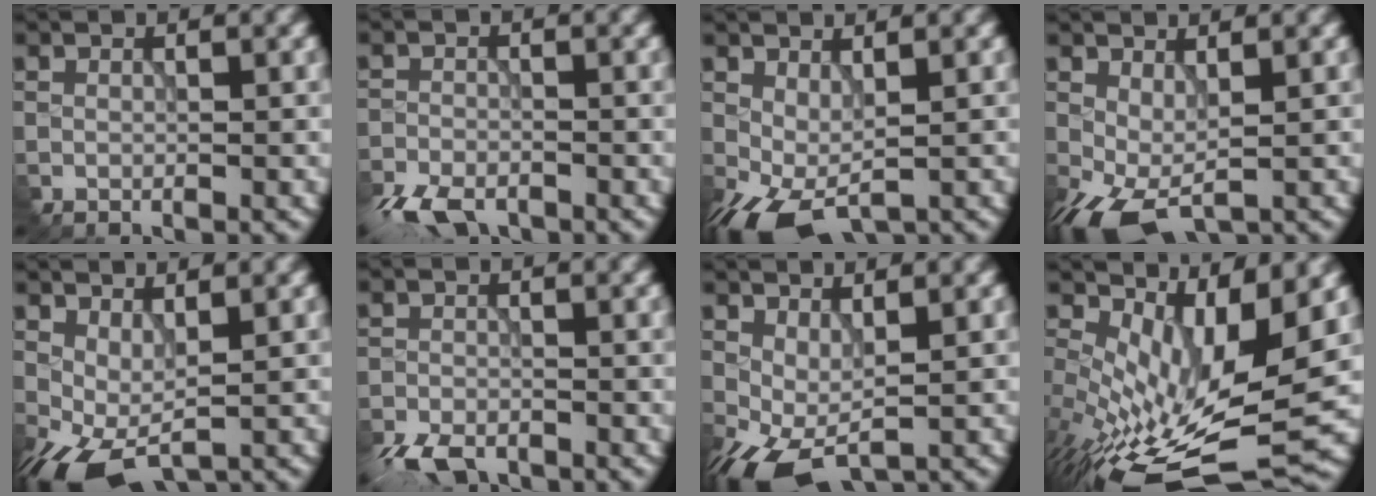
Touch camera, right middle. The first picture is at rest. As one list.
[{"total": 5.3, "force": [-4.3, 2.0, 2.4], "torque": [-0.048, -0.025, -0.087]}, {"total": 4.9, "force": [-1.6, 2.4, 3.9], "torque": [-0.096, -0.003, -0.029]}, {"total": 4.8, "force": [-1.5, 2.3, 4.0], "torque": [-0.099, -0.004, -0.027]}, {"total": 4.8, "force": [-1.0, 2.4, 4.1], "torque": [-0.096, -0.002, -0.017]}, {"total": 4.3, "force": [-3.5, 1.7, 1.9], "torque": [-0.037, -0.013, -0.075]}, {"total": 4.7, "force": [-1.0, 2.3, 4.0], "torque": [-0.096, -0.002, -0.018]}, {"total": 11.6, "force": [-0.4, 4.9, 10.5], "torque": [-0.206, -0.036, 0.013]}]